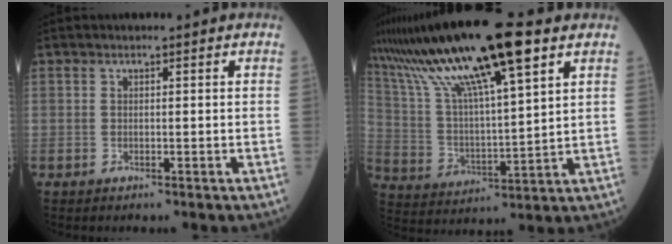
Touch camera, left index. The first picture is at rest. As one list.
[{"total": 20.4, "force": [13.2, 2.0, 15.5], "torque": [-0.296, 0.029, 0.241]}]